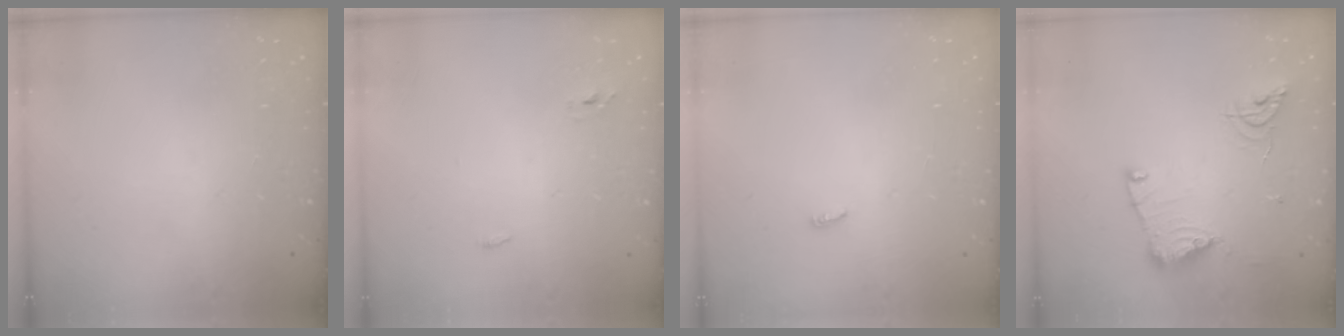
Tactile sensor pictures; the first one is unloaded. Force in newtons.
{"total": 2.7, "press": 2.6, "slide": 0.8}
{"total": 3.6, "press": 3.6, "slide": 0.4}
{"total": 13.4, "press": 13.3, "slide": 1.4}